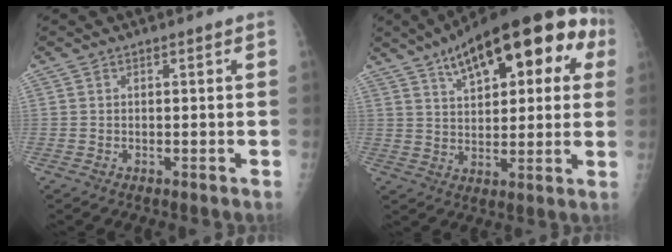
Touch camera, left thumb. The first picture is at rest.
{"total": 22.1, "force": [9.4, 9.6, 17.5], "torque": [-0.229, 0.016, 0.136]}